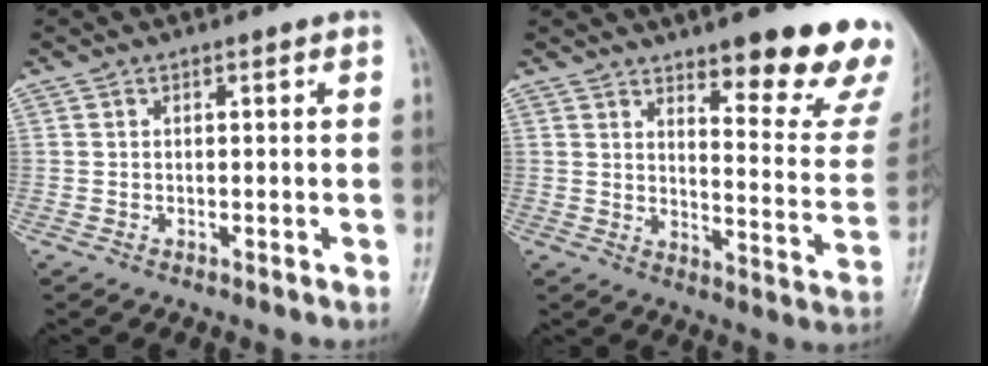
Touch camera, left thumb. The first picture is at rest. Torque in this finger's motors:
{"motor_torque": [0.77, 0.43, 1.41, -1.35, 0.10]}